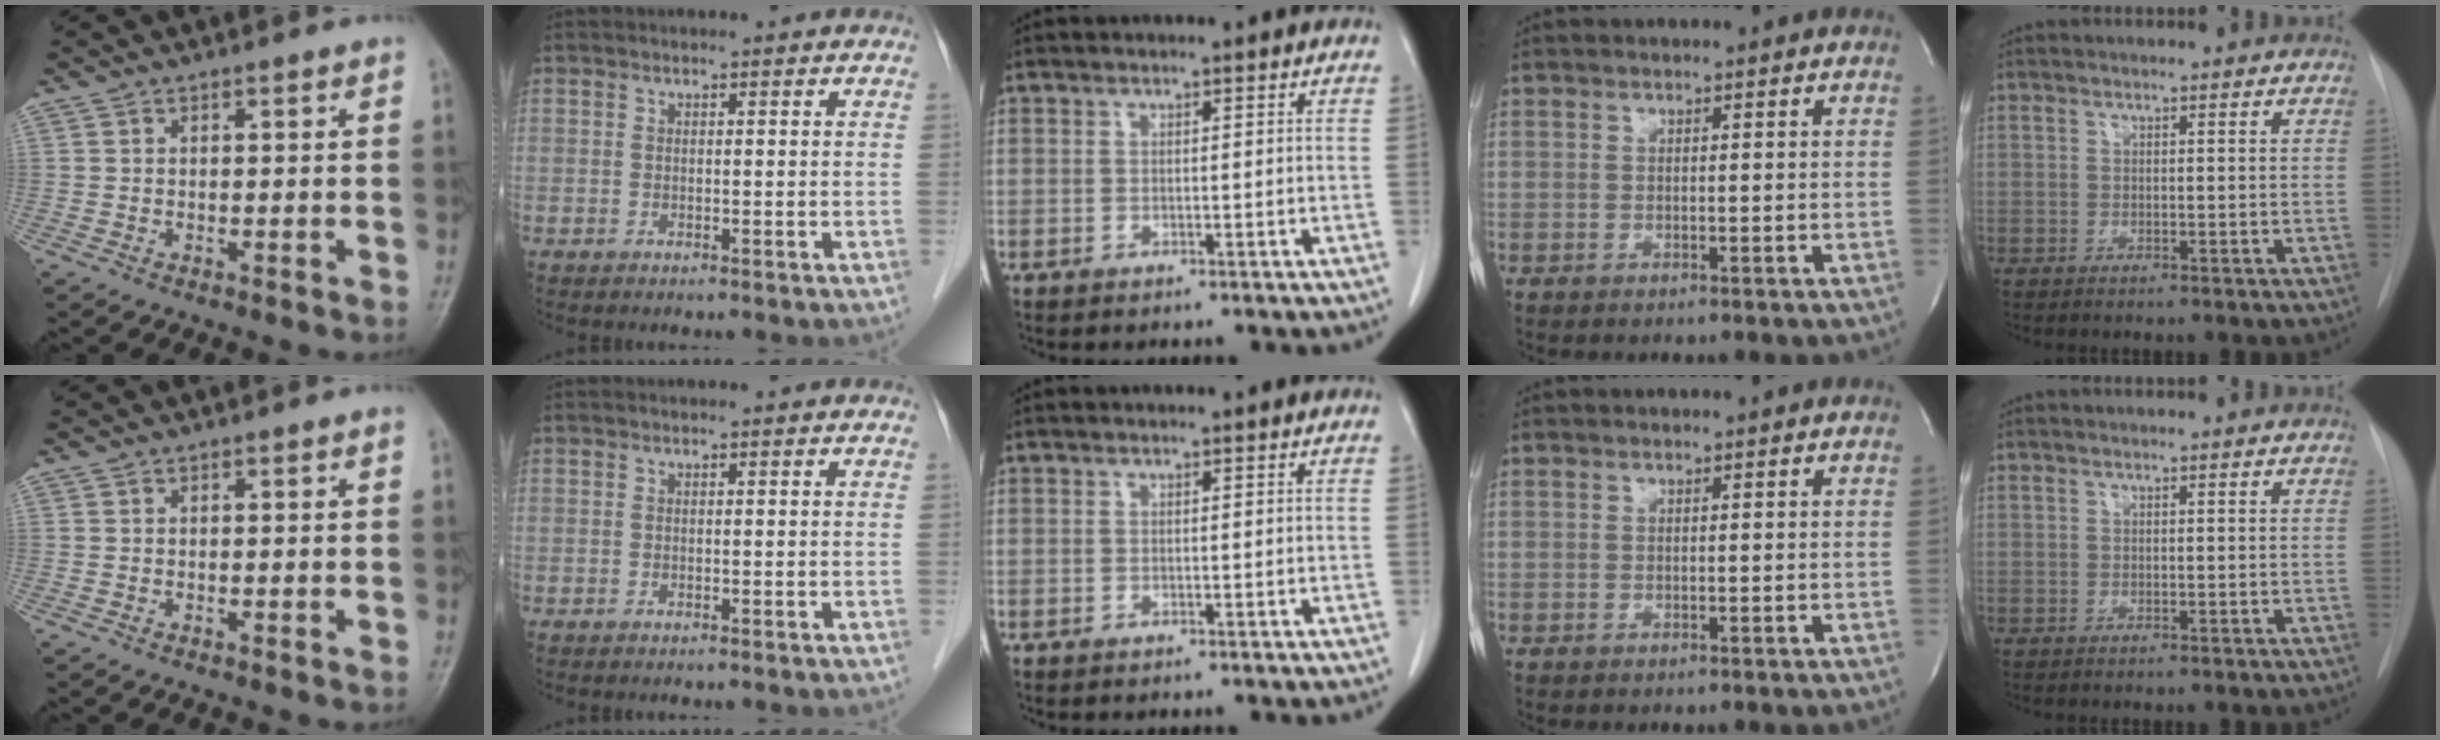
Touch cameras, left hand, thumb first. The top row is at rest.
{}